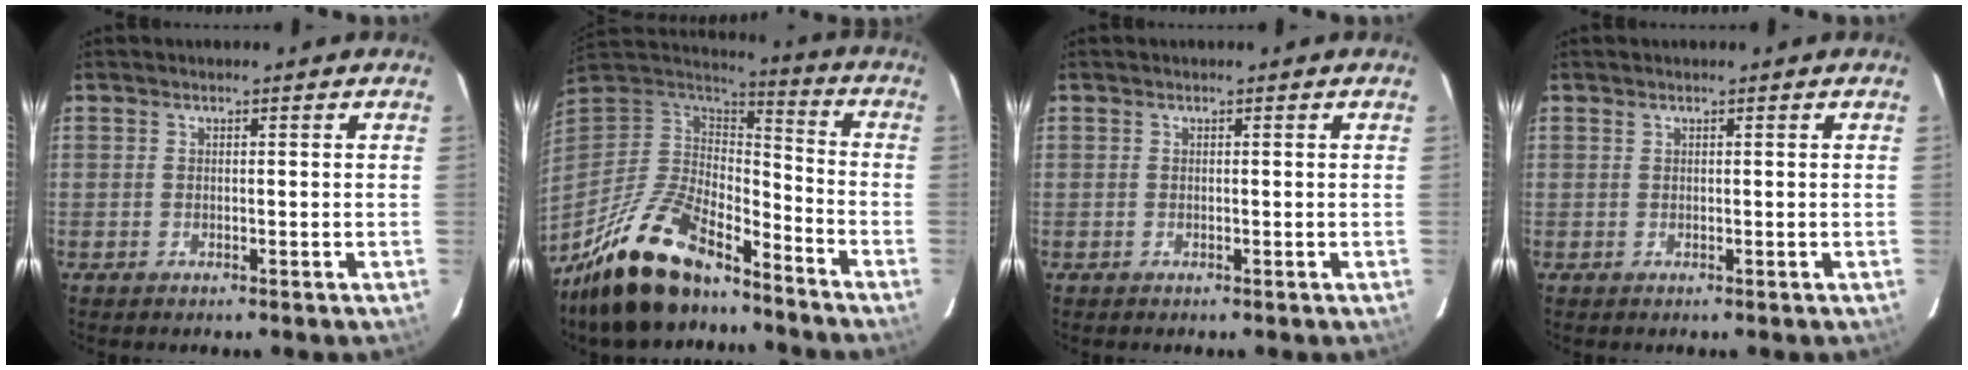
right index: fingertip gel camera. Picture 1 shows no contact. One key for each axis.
{"total": 21.6, "fx": -16.1, "fy": 7.9, "fz": 11.9, "tx": -0.245, "ty": -0.021, "tz": -0.285}
{"total": 0.0}
{"total": 0.0}